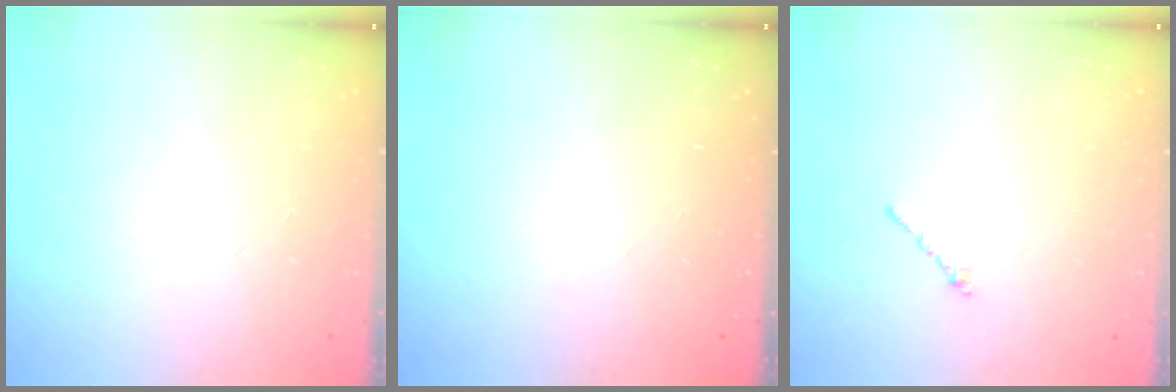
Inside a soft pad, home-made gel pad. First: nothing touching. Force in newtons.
{"total": 0.0}
{"total": 1.2, "press": 1.1, "slide": 0.5}